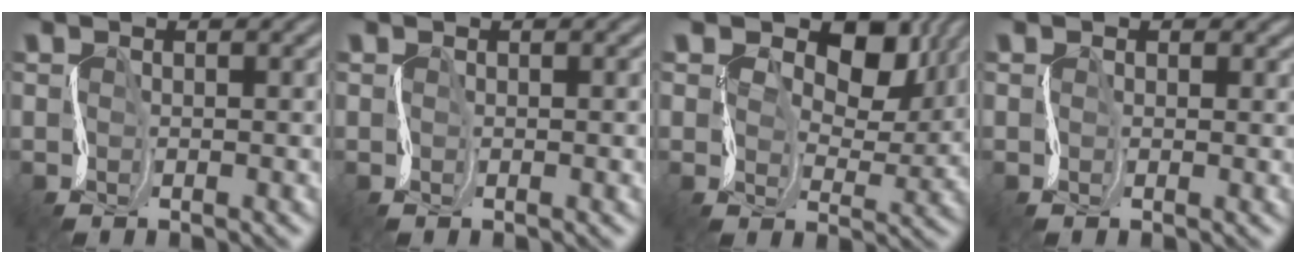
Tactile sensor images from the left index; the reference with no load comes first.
{"total": 0.5, "force": [0.0, 0.2, 0.5], "torque": [-0.007, -0.001, 0.001]}
{"total": 9.8, "force": [4.7, 6.0, 6.2], "torque": [-0.085, 0.005, 0.062]}
{"total": 1.3, "force": [0.6, 1.1, 0.4], "torque": [-0.001, 0.003, 0.005]}